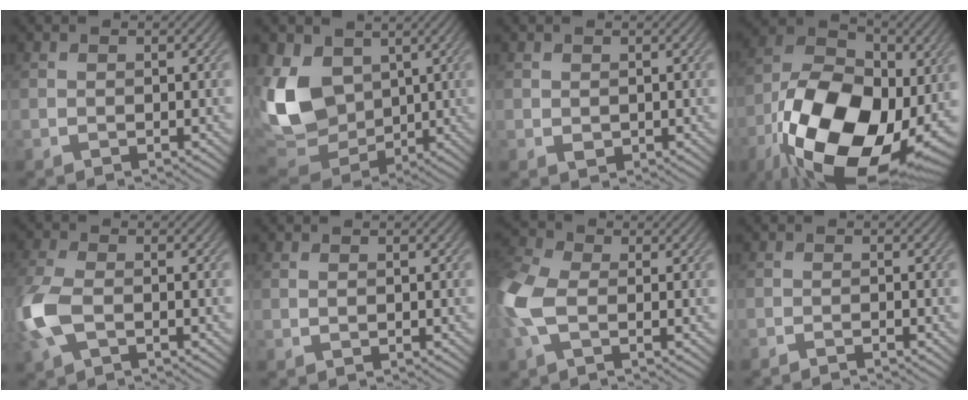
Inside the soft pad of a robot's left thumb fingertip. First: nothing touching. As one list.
[{"total": 14.3, "force": [2.7, 10.4, 9.4], "torque": [-0.258, -0.003, 0.046]}, {"total": 0.8, "force": [0.3, 0.6, 0.4], "torque": [-0.009, -0.004, 0.010]}, {"total": 21.0, "force": [-6.6, 12.9, 15.1], "torque": [-0.283, -0.020, -0.107]}, {"total": 7.0, "force": [-1.7, 3.9, 5.5], "torque": [-0.161, -0.005, -0.041]}, {"total": 0.6, "force": [0.1, 0.2, 0.6], "torque": [-0.011, 0.001, 0.002]}, {"total": 8.0, "force": [-1.0, 4.4, 6.6], "torque": [-0.194, 0.002, -0.033]}, {"total": 1.3, "force": [-1.3, 0.0, 0.5], "torque": [-0.007, 0.001, -0.024]}]